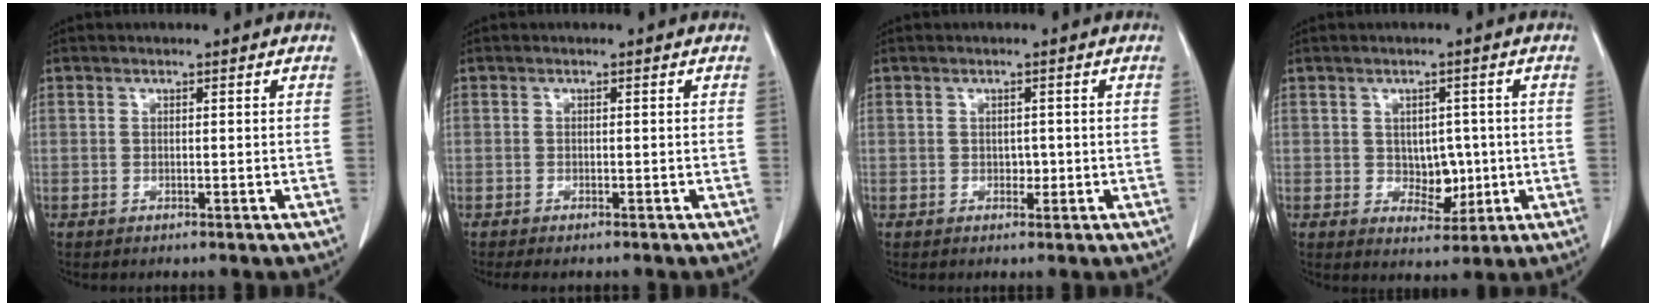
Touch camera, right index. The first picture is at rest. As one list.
[{"total": 2.2, "force": [-1.9, 0.5, 1.0], "torque": [-0.014, -0.006, -0.025]}, {"total": 1.2, "force": [-0.2, 0.9, 0.8], "torque": [-0.012, 0.001, -0.002]}, {"total": 4.6, "force": [-0.3, 3.3, 3.2], "torque": [-0.037, 0.005, 0.006]}]